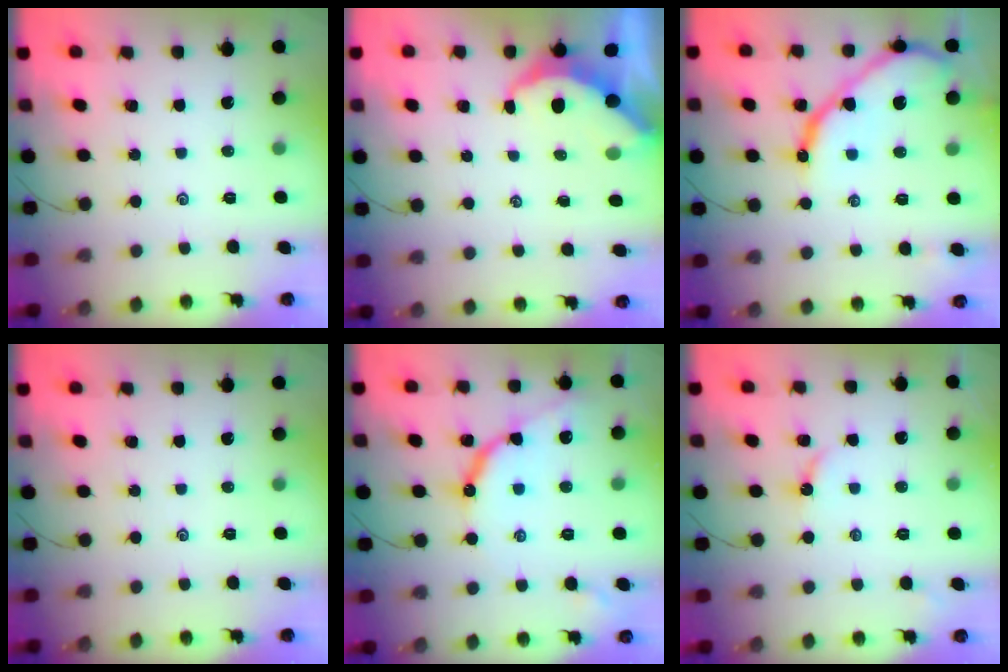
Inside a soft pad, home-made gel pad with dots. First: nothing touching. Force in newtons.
{"total": 5.0, "press": 5.0, "slide": 0.5}
{"total": 13.2, "press": 13.1, "slide": 1.2}
{"total": 0.0}
{"total": 10.3, "press": 10.2, "slide": 0.9}
{"total": 2.6, "press": 2.6, "slide": 0.3}